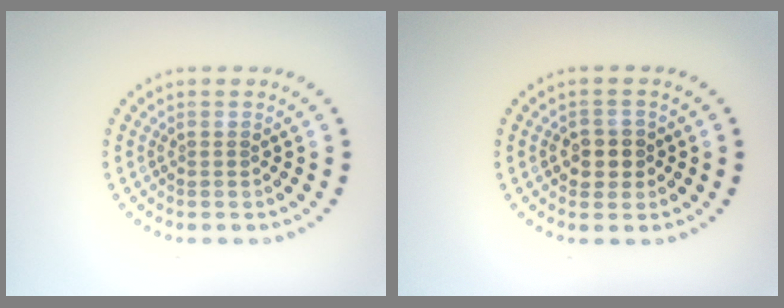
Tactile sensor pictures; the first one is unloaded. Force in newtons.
{"total": 2.3, "press": 2.2, "slide": 0.6}